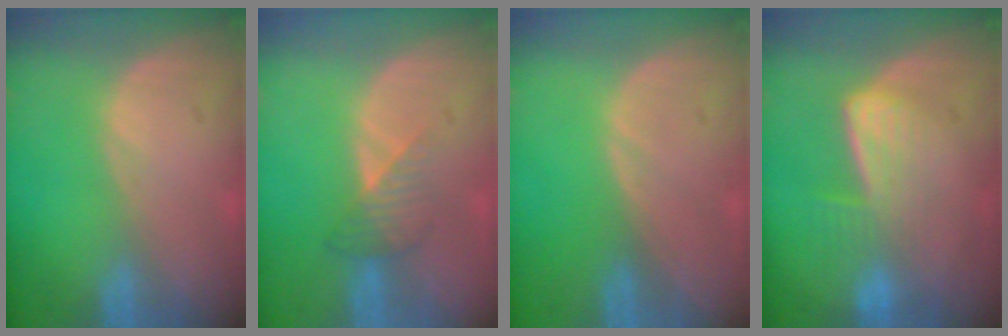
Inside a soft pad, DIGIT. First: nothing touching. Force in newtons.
{"total": 3.4, "press": 3.2, "slide": 1.1}
{"total": 0.0}
{"total": 7.2, "press": 6.0, "slide": 4.0}